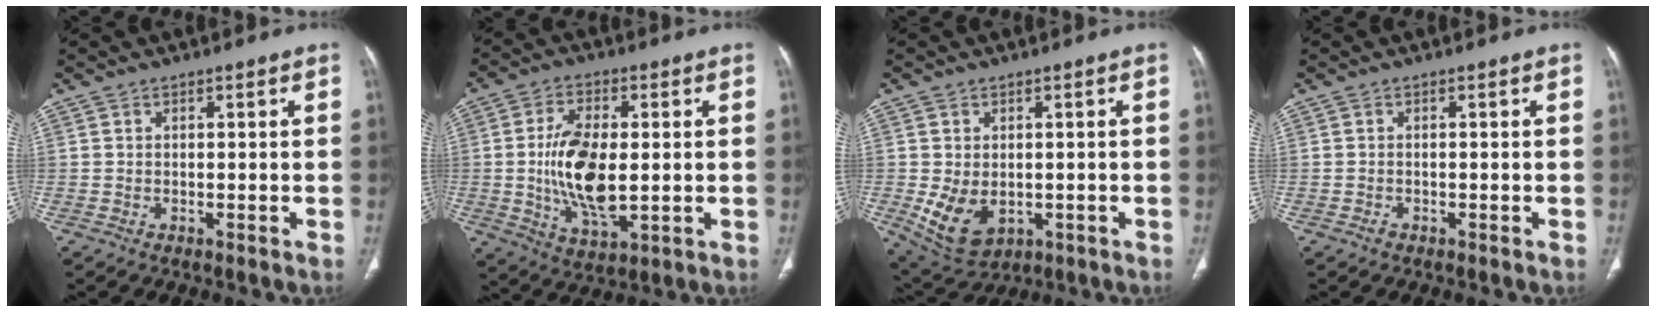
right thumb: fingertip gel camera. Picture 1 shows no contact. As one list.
[{"total": 13.5, "force": [-0.2, 6.7, 11.6], "torque": [-0.215, -0.009, 0.002]}, {"total": 8.3, "force": [-1.3, 5.8, 5.8], "torque": [-0.097, -0.008, 0.001]}, {"total": 0.5, "force": [-0.4, 0.3, 0.1], "torque": [-0.003, 0.003, -0.008]}]